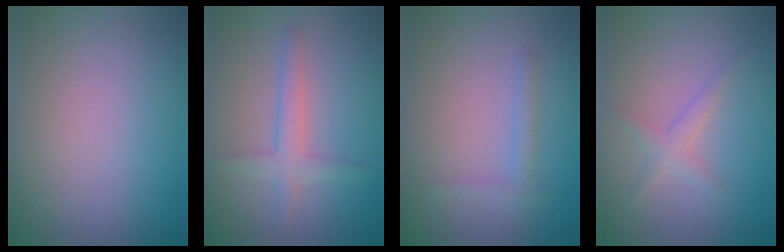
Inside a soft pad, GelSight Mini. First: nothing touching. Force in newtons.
{"total": 2.3, "press": 2.3, "slide": 0.1}
{"total": 1.1, "press": 1.1, "slide": 0.1}
{"total": 1.6, "press": 1.6, "slide": 0.1}